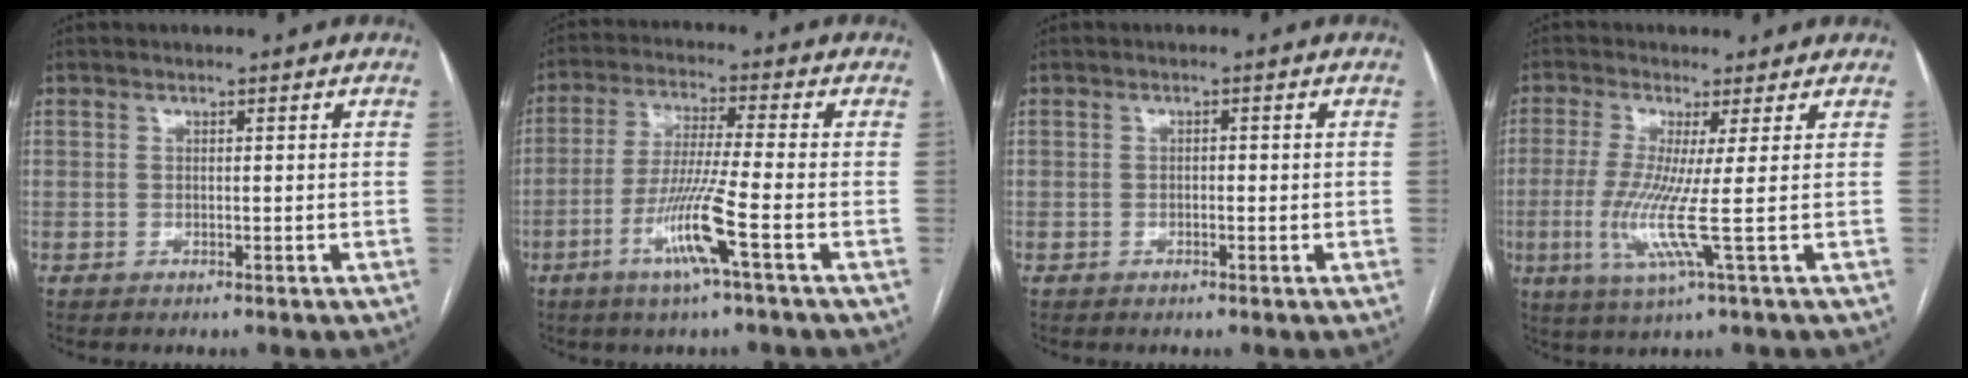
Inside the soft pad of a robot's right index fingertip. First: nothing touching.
{"total": 9.7, "force": [-4.1, -1.2, 8.7], "torque": [-0.172, -0.014, -0.081]}
{"total": 0.8, "force": [-0.2, 0.4, 0.7], "torque": [-0.011, 0.003, -0.003]}
{"total": 7.5, "force": [-1.1, -1.6, 7.3], "torque": [-0.158, -0.023, -0.021]}